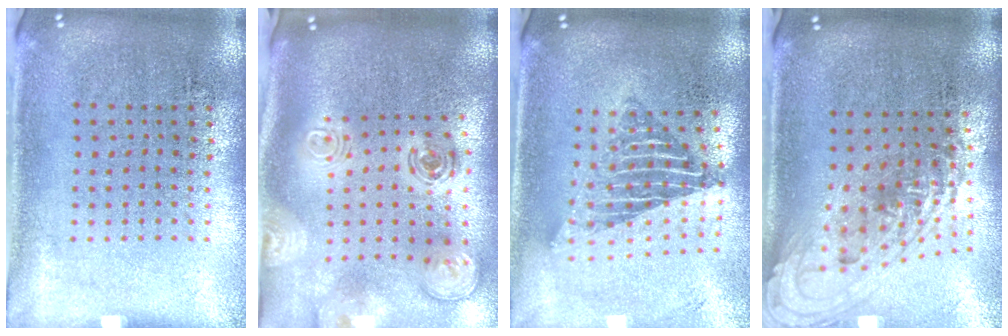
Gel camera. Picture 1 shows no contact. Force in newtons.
{"total": 3.0, "press": 2.1, "slide": 2.1}
{"total": 1.9, "press": 1.5, "slide": 1.1}
{"total": 1.8, "press": 1.3, "slide": 1.2}